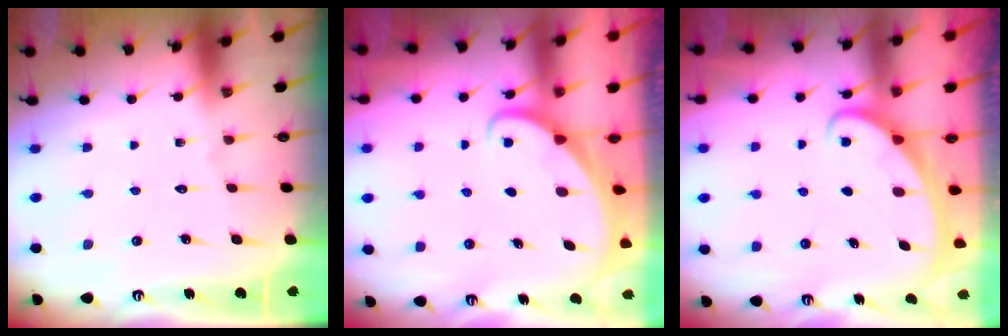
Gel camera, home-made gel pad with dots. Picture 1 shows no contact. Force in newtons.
{"total": 1.6, "press": 1.6, "slide": 0.0}
{"total": 2.3, "press": 2.3, "slide": 0.3}